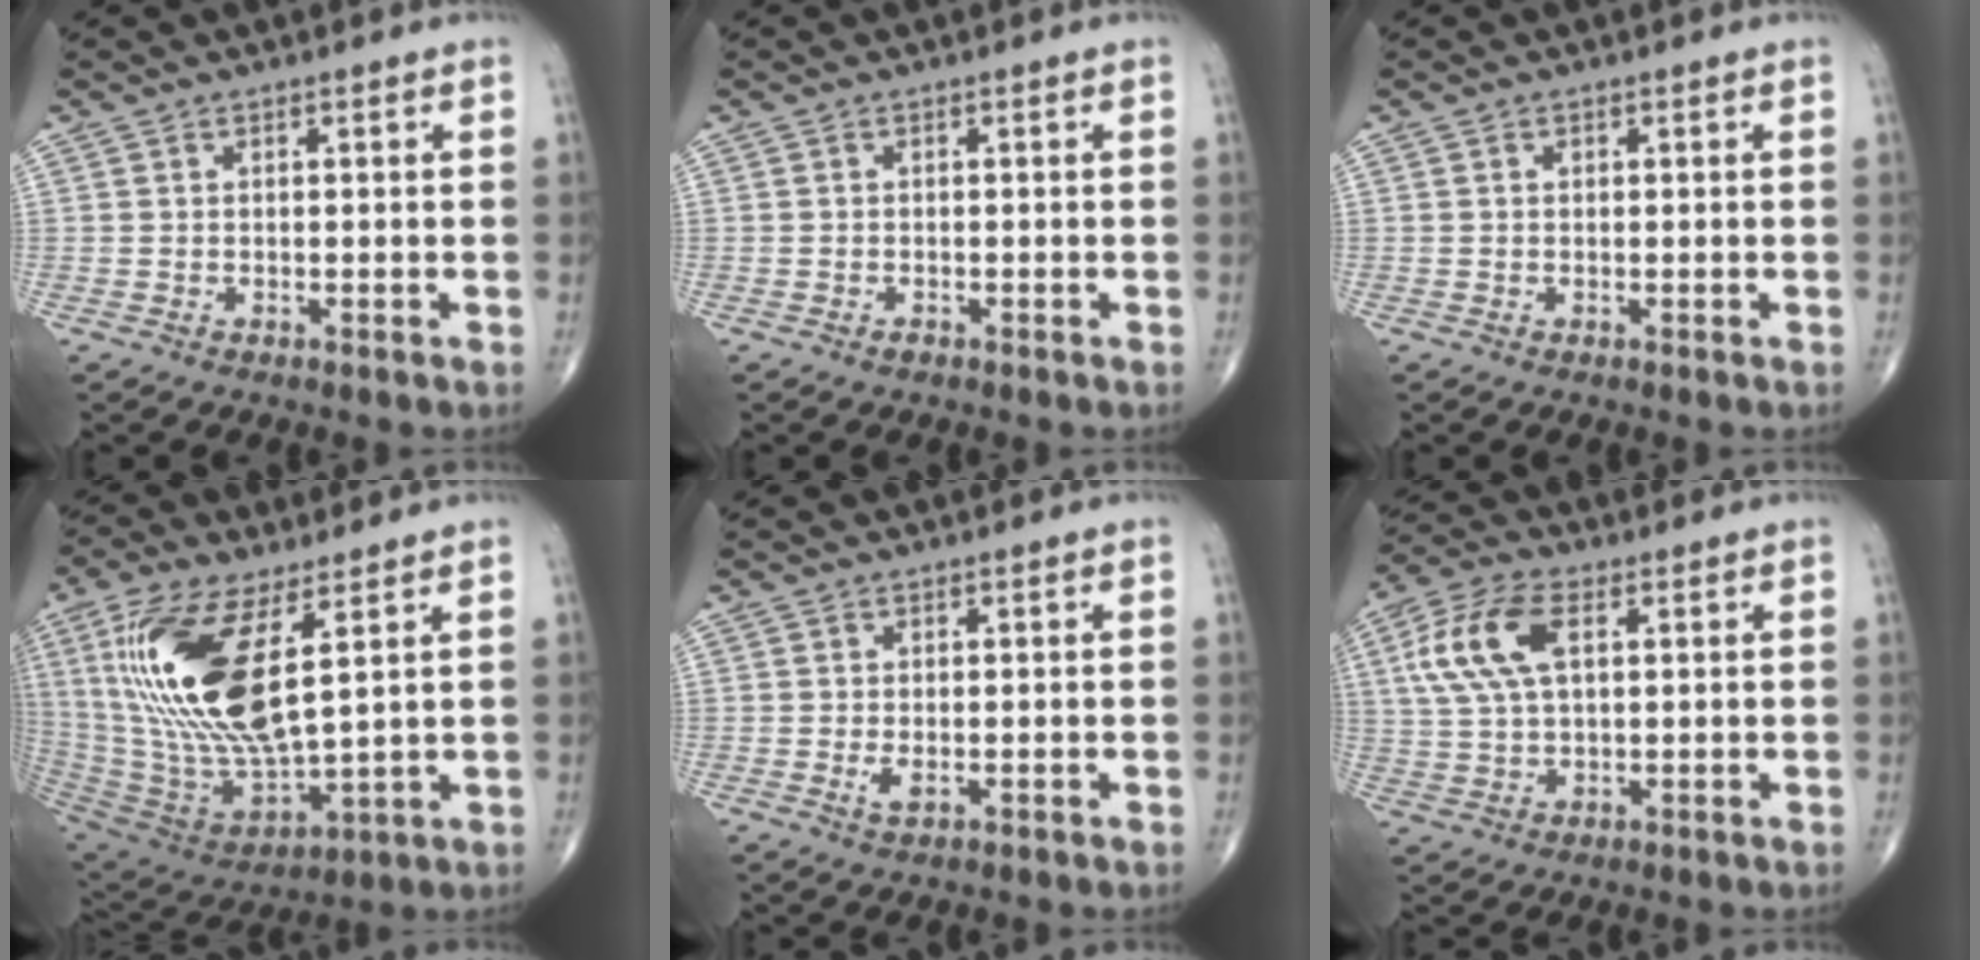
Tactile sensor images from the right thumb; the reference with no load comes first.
{"total": 0.5, "force": [-0.4, 0.2, 0.2], "torque": [-0.001, 0.000, -0.009]}
{"total": 0.0}
{"total": 22.6, "force": [6.8, 8.6, 19.8], "torque": [-0.416, -0.036, 0.137]}
{"total": 1.7, "force": [-0.3, 0.8, 1.5], "torque": [-0.032, -0.006, -0.004]}
{"total": 11.8, "force": [3.3, 6.2, 9.5], "torque": [-0.200, 0.012, 0.063]}